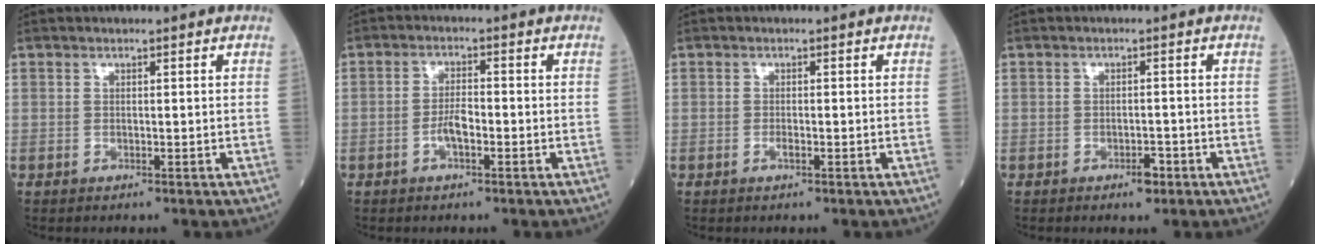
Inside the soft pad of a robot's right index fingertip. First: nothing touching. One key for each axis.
{"total": 3.1, "fx": -1.2, "fy": 0.9, "fz": 2.7, "tx": -0.049, "ty": 0.004, "tz": -0.024}
{"total": 0.8, "fx": -0.4, "fy": 0.2, "fz": 0.7, "tx": -0.015, "ty": 0.000, "tz": -0.008}
{"total": 2.1, "fx": -1.3, "fy": 0.8, "fz": 1.4, "tx": -0.017, "ty": 0.002, "tz": -0.019}